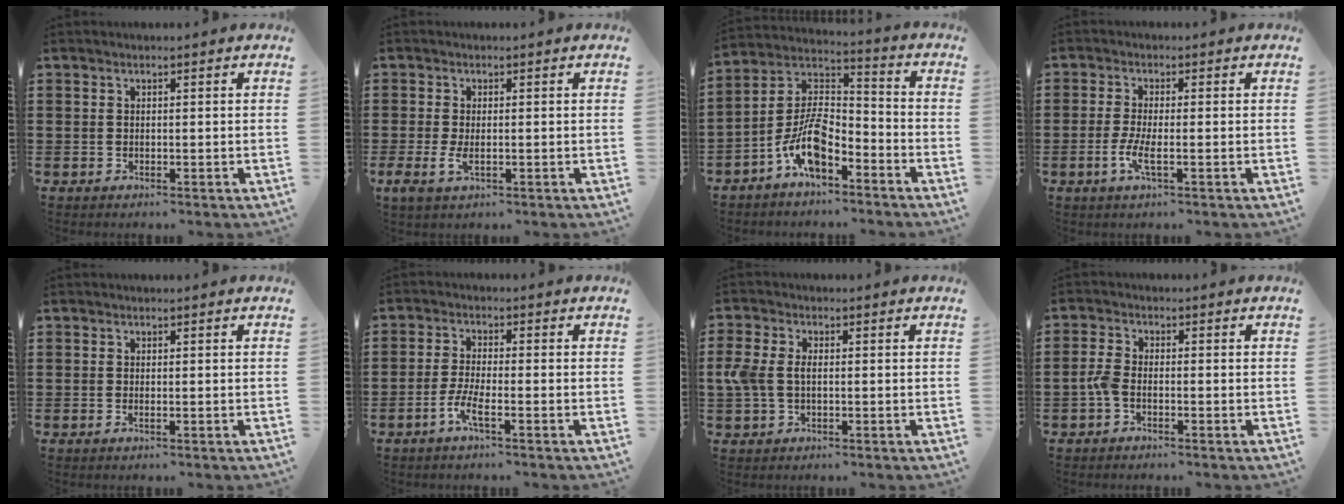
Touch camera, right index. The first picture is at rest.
{"total": 2.5, "force": [-0.5, 1.0, 2.3], "torque": [-0.056, -0.007, -0.013]}
{"total": 9.4, "force": [-5.8, 3.7, 6.4], "torque": [-0.148, -0.004, -0.115]}
{"total": 3.9, "force": [-1.3, 0.7, 3.6], "torque": [-0.082, -0.008, -0.030]}
{"total": 0.6, "force": [-0.1, -0.2, 0.5], "torque": [-0.011, -0.007, -0.001]}
{"total": 3.7, "force": [-2.0, 0.5, 3.1], "torque": [-0.074, -0.007, -0.044]}
{"total": 4.0, "force": [-0.1, 2.5, 3.1], "torque": [-0.092, -0.004, -0.012]}
{"total": 2.4, "force": [-1.1, 1.0, 2.0], "torque": [-0.059, -0.005, -0.027]}